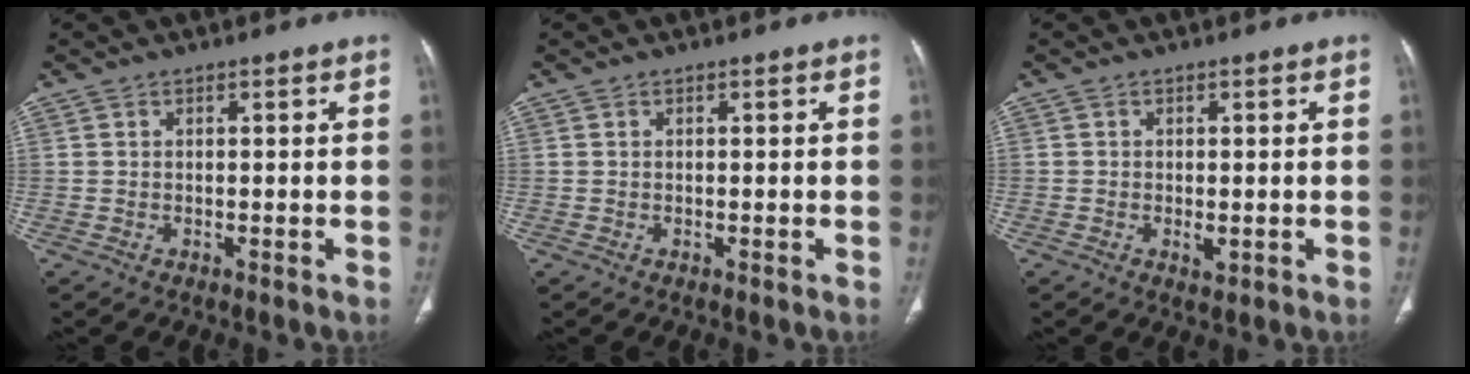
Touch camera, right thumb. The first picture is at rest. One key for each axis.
{"total": 0.0}
{"total": 1.6, "fx": -0.4, "fy": 0.9, "fz": 1.2, "tx": -0.019, "ty": -0.004, "tz": -0.004}